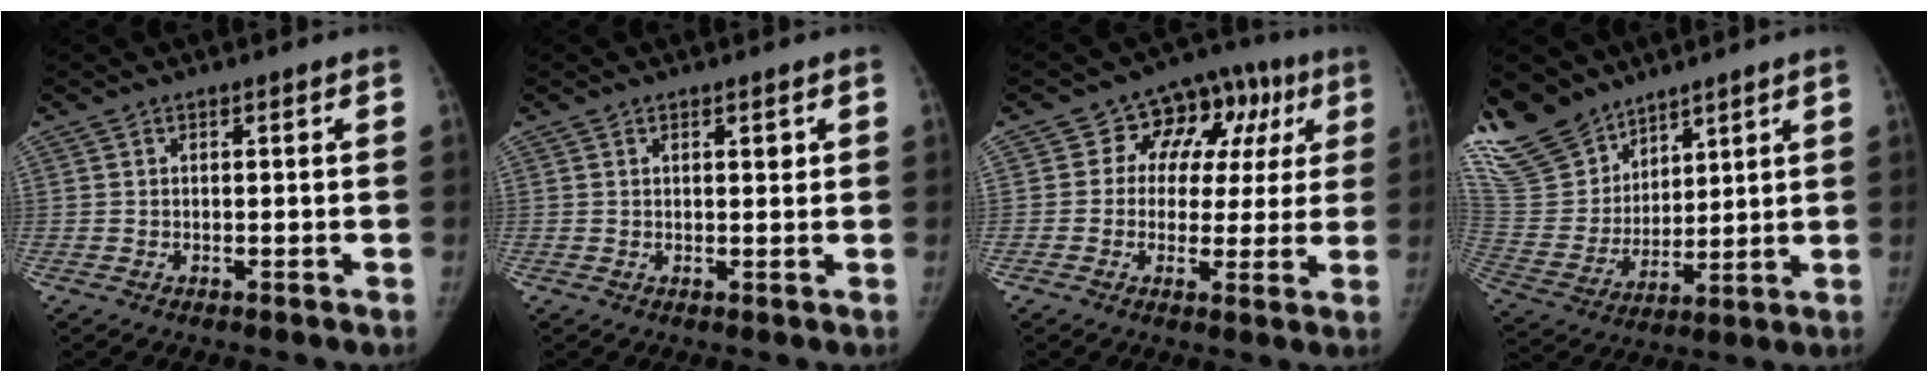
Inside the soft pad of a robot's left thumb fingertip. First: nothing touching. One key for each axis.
{"total": 1.4, "fx": 0.6, "fy": 0.5, "fz": 1.1, "tx": -0.010, "ty": -0.002, "tz": 0.009}
{"total": 11.9, "fx": 3.5, "fy": 9.5, "fz": 6.2, "tx": -0.014, "ty": 0.017, "tz": 0.040}
{"total": 19.5, "fx": 15.4, "fy": 10.3, "fz": 6.1, "tx": -0.116, "ty": -0.052, "tz": 0.312}